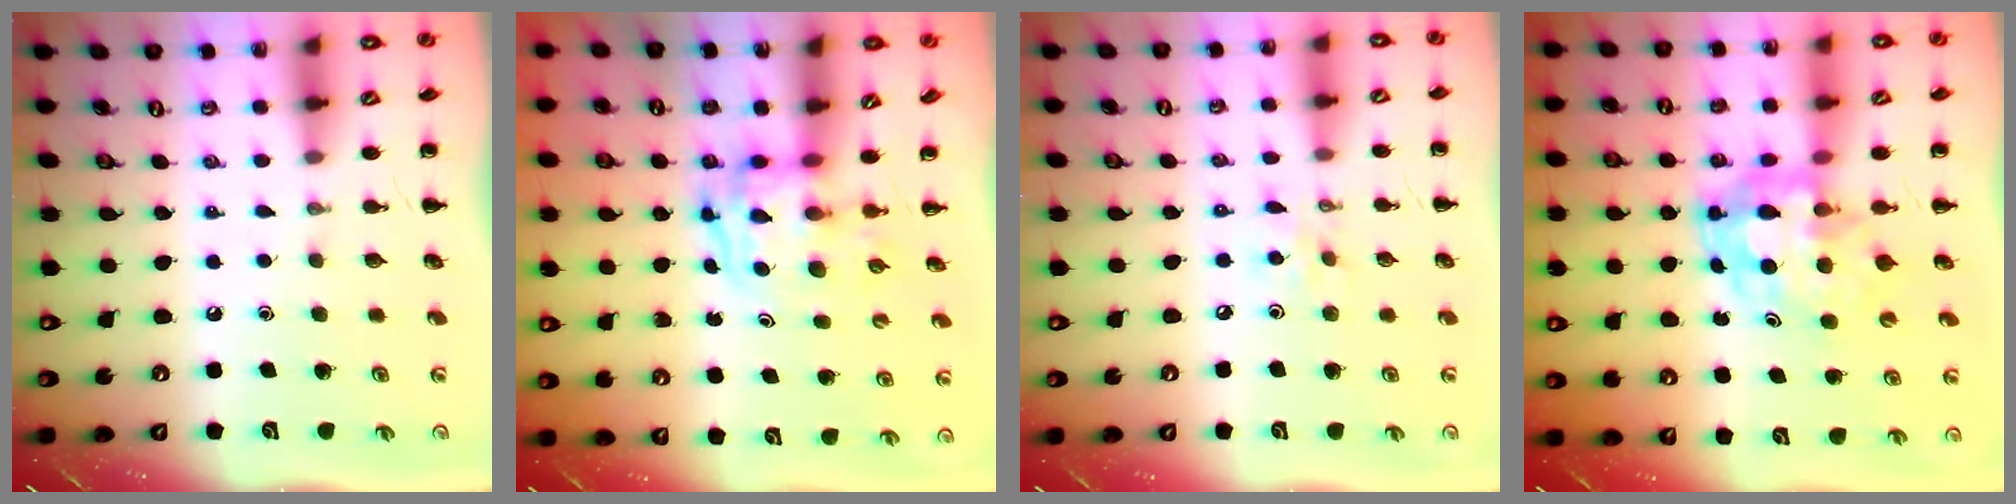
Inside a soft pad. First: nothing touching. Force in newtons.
{"total": 3.2, "press": 3.2, "slide": 0.6}
{"total": 3.7, "press": 3.6, "slide": 0.8}
{"total": 5.2, "press": 5.0, "slide": 1.3}